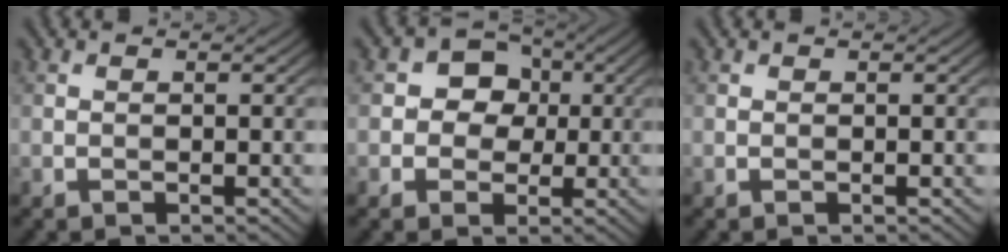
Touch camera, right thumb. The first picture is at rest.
{"total": 6.2, "force": [0.6, 5.5, 2.7], "torque": [-0.045, 0.018, -0.012]}
{"total": 0.0}